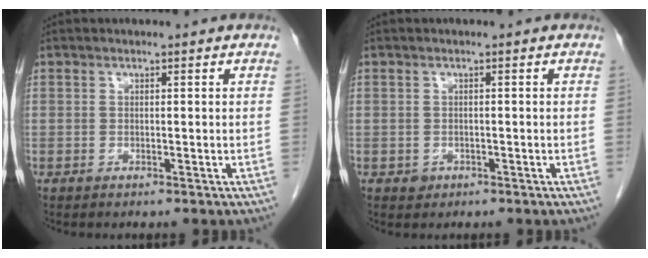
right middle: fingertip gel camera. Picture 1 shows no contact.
{"total": 1.1, "force": [-0.5, 1.0, 0.2], "torque": [0.000, 0.003, -0.005]}